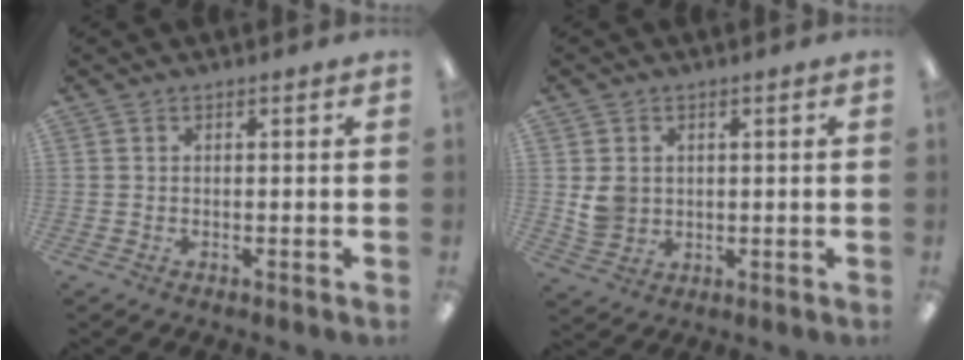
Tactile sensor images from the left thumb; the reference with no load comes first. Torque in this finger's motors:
{"motor_torque": [0.50, 1.02, 0.25, -0.46, 0.02]}